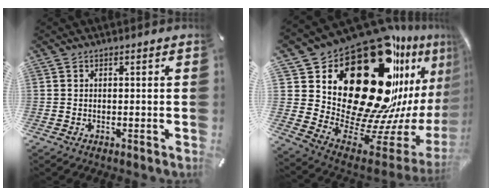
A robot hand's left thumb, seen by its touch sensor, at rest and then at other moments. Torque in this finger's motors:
{"motor_torque": [2.32, 1.45, 1.90, -0.87, 0.76]}